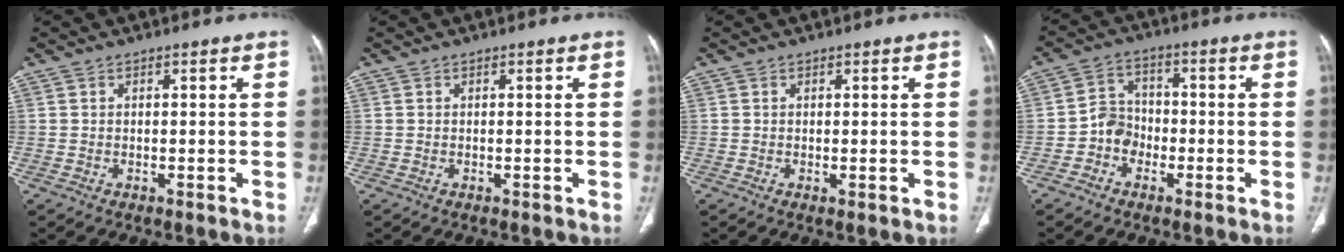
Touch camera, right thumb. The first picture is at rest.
{"total": 0.0}
{"total": 0.5, "force": [0.0, 0.1, 0.5], "torque": [-0.014, -0.005, 0.001]}
{"total": 5.7, "force": [-2.3, 4.9, 1.8], "torque": [-0.006, 0.023, -0.052]}